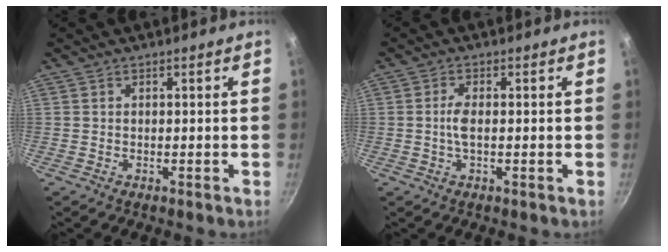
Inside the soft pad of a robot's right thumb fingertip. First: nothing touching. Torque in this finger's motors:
{"motor_torque": [2.60, 2.41, 0.56, -0.03, 0.15]}